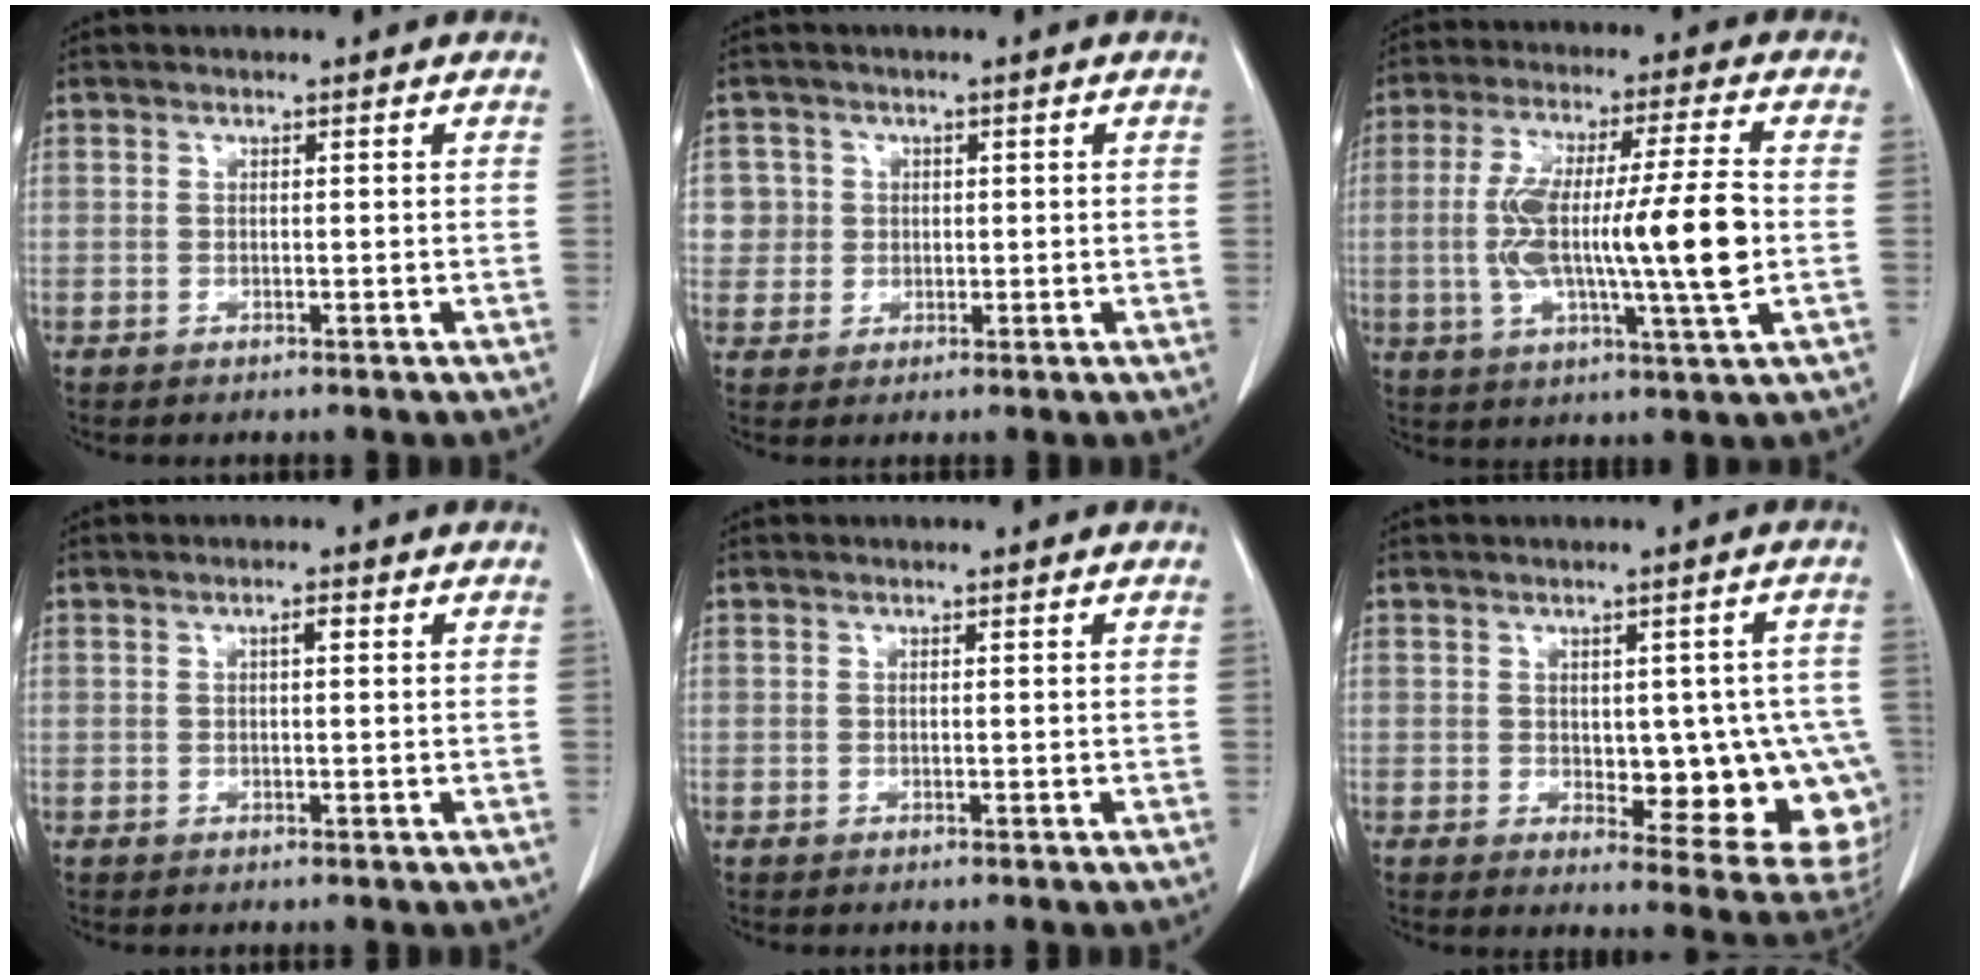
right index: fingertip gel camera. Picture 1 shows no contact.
{"total": 4.5, "force": [0.8, 4.4, 0.0], "torque": [0.014, 0.009, 0.015]}
{"total": 16.2, "force": [-1.1, 1.1, 16.1], "torque": [-0.299, 0.007, -0.021]}
{"total": 1.1, "force": [0.3, 0.3, 1.0], "torque": [-0.016, 0.004, 0.003]}
{"total": 0.0}
{"total": 14.6, "force": [-1.7, 6.2, 13.1], "torque": [-0.113, 0.010, 0.000]}